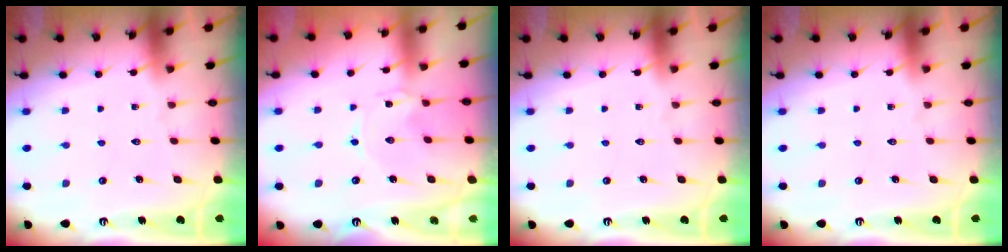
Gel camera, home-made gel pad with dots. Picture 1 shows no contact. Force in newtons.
{"total": 0.0}
{"total": 0.0}
{"total": 0.0}